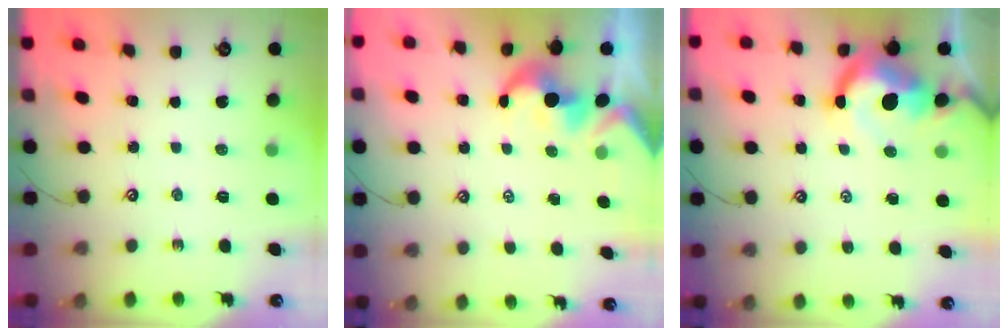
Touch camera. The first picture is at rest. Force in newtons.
{"total": 1.6, "press": 1.3, "slide": 1.0}
{"total": 10.1, "press": 10.0, "slide": 1.3}